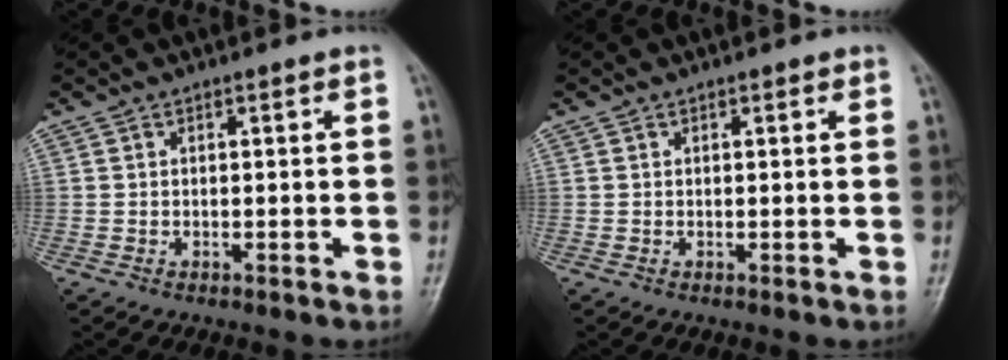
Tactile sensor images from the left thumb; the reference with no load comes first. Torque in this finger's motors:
{"motor_torque": [-0.18, -0.09, -0.01, 0.02, 0.02]}